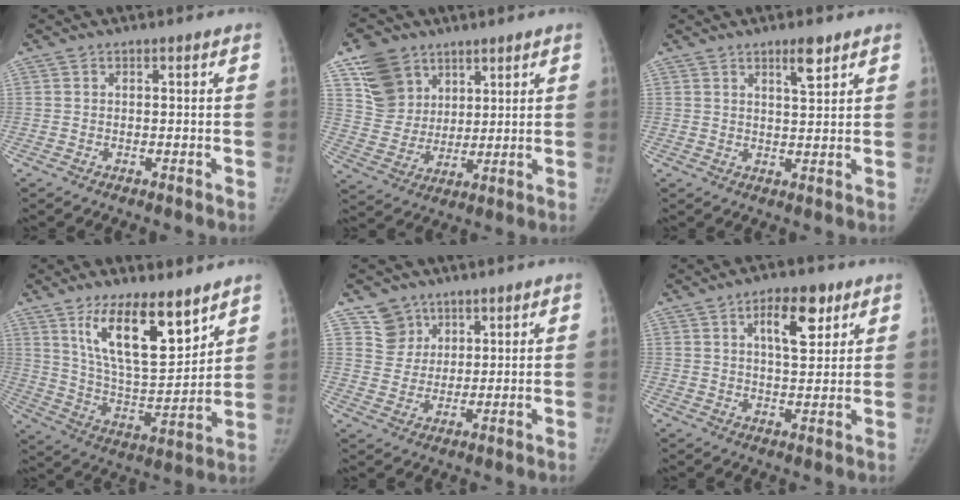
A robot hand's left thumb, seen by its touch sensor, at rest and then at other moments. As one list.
[{"total": 11.3, "force": [6.6, 8.5, 3.4], "torque": [-0.036, -0.033, 0.137]}, {"total": 4.3, "force": [2.9, 1.0, 3.0], "torque": [-0.042, -0.021, 0.048]}, {"total": 17.2, "force": [10.6, 5.9, 12.1], "torque": [-0.173, -0.068, 0.202]}, {"total": 6.1, "force": [3.8, 4.7, -0.1], "torque": [0.035, -0.035, 0.077]}, {"total": 9.2, "force": [4.4, 4.0, 6.9], "torque": [-0.083, -0.021, 0.067]}]